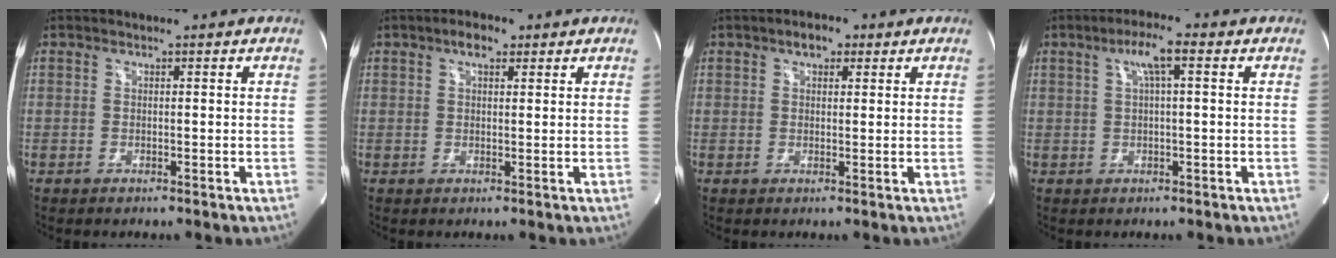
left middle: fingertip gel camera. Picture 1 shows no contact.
{"total": 2.9, "force": [1.8, 1.2, 1.9], "torque": [-0.038, 0.012, 0.028]}
{"total": 3.0, "force": [1.8, 1.6, 1.7], "torque": [-0.032, 0.014, 0.026]}
{"total": 4.5, "force": [1.7, 0.4, 4.1], "torque": [-0.076, 0.014, 0.028]}